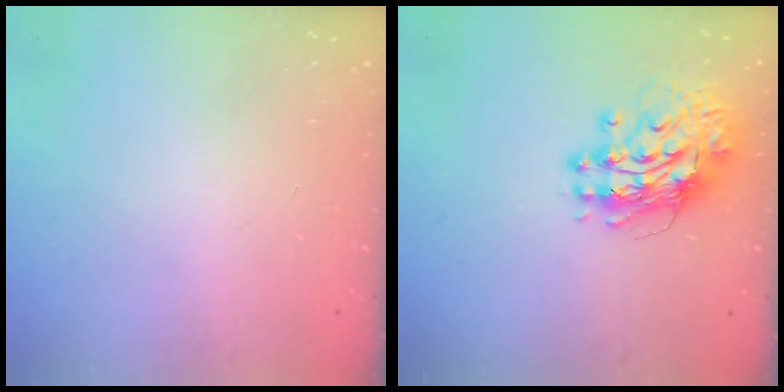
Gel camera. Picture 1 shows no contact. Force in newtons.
{"total": 12.0, "press": 11.9, "slide": 1.7}